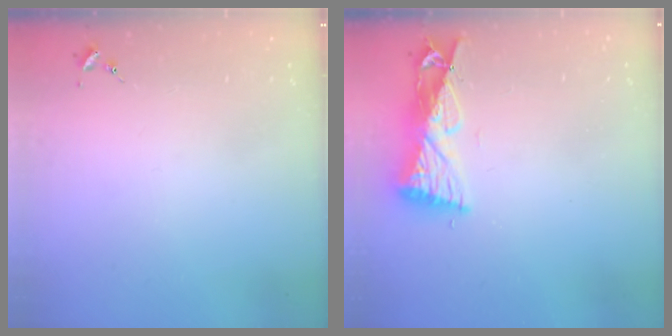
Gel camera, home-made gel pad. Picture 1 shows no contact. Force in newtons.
{"total": 9.9, "press": 9.8, "slide": 1.0}